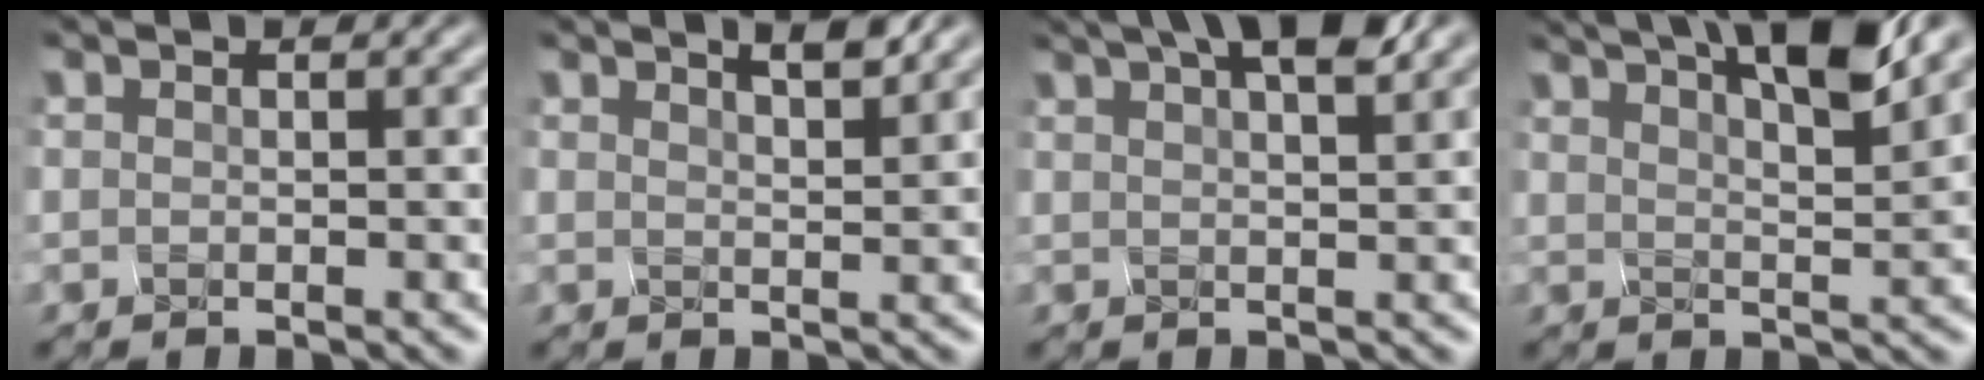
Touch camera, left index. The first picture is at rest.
{"total": 2.3, "force": [2.0, 0.2, 1.0], "torque": [0.004, 0.012, 0.023]}
{"total": 5.6, "force": [3.8, 1.2, 3.9], "torque": [-0.031, 0.027, 0.047]}
{"total": 7.3, "force": [4.9, 1.2, 5.2], "torque": [-0.061, 0.020, 0.074]}